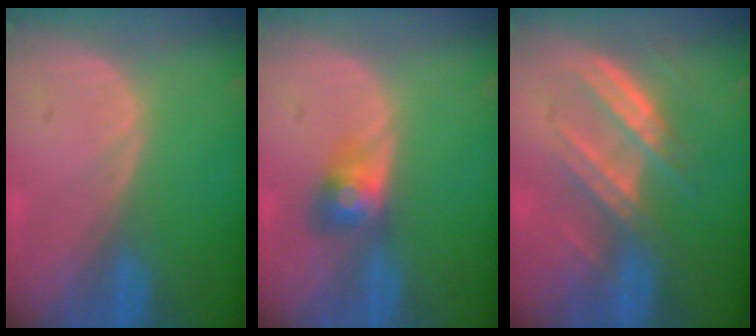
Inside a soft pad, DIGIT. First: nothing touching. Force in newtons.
{"total": 3.5, "press": 3.5, "slide": 0.3}
{"total": 6.6, "press": 6.5, "slide": 0.9}